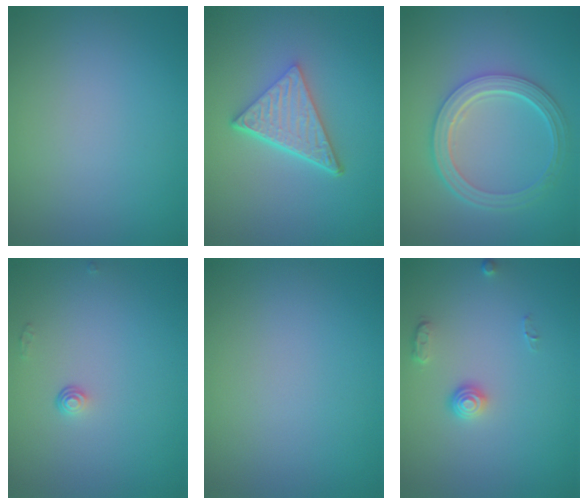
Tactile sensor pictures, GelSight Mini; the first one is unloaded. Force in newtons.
{"total": 5.1, "press": 3.6, "slide": 3.7}
{"total": 4.9, "press": 3.7, "slide": 3.3}
{"total": 0.8, "press": 0.5, "slide": 0.6}
{"total": 0.0}
{"total": 1.4, "press": 1.0, "slide": 1.0}